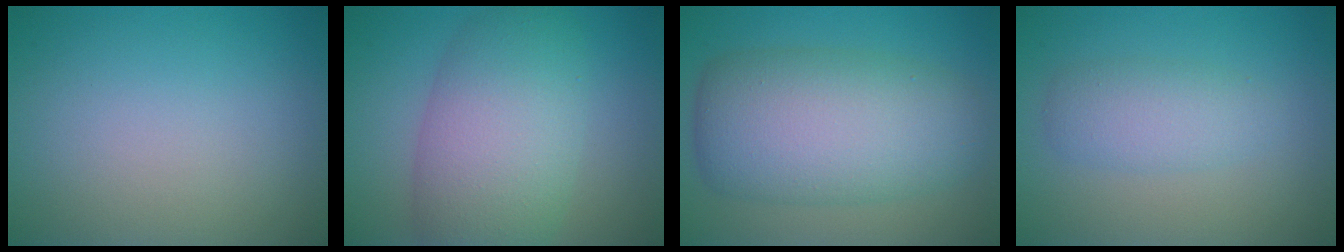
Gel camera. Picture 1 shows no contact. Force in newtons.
{"total": 8.6, "press": 8.6, "slide": 0.3}
{"total": 9.4, "press": 9.4, "slide": 0.5}
{"total": 2.9, "press": 2.9, "slide": 0.1}